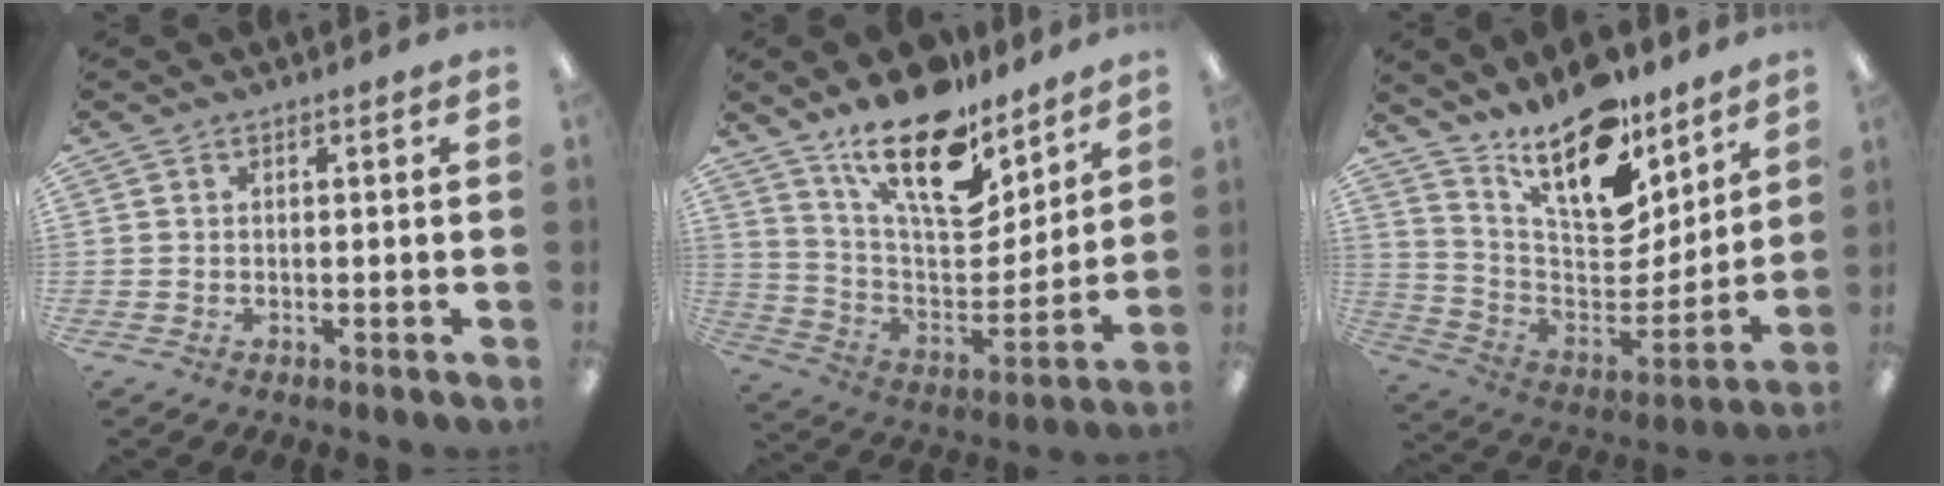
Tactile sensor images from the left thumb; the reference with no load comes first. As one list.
[{"total": 21.5, "force": [15.4, 8.4, 12.3], "torque": [-0.202, -0.106, 0.269]}, {"total": 19.6, "force": [15.2, 7.4, 10.0], "torque": [-0.172, -0.117, 0.269]}]